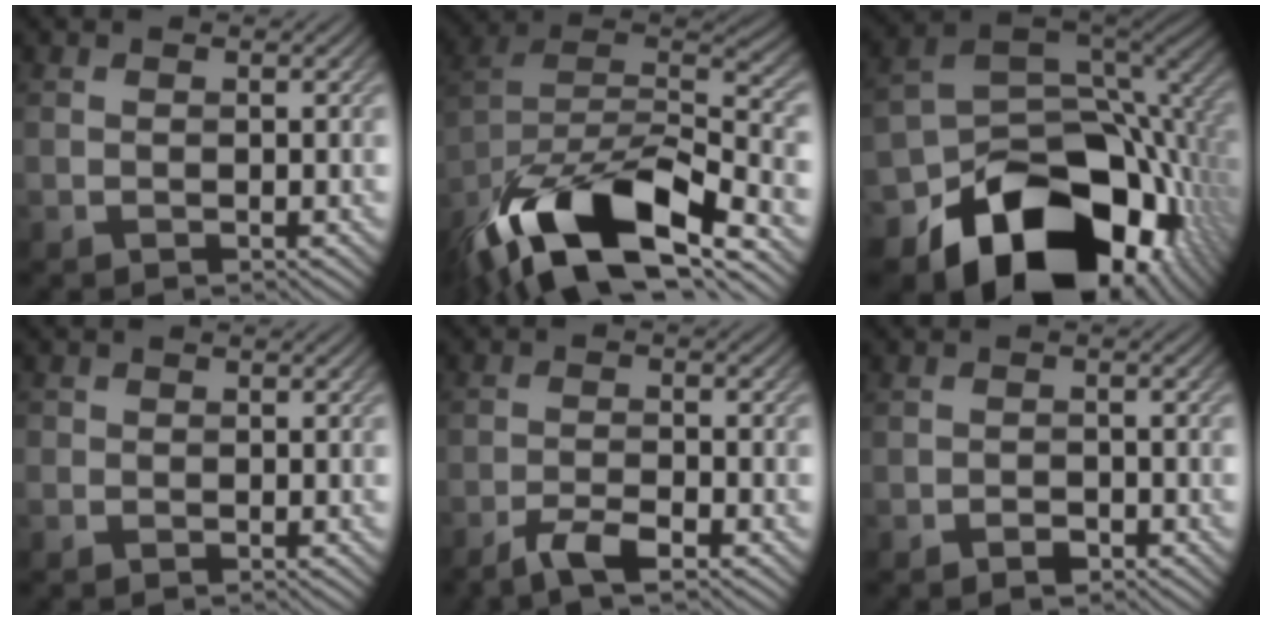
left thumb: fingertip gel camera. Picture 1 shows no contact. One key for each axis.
{"total": 18.0, "fx": -11.1, "fy": 7.1, "fz": 12.2, "tx": -0.252, "ty": -0.021, "tz": -0.192}
{"total": 17.4, "fx": -8.4, "fy": 11.4, "fz": 10.1, "tx": -0.175, "ty": -0.048, "tz": -0.114}
{"total": 0.7, "fx": -0.1, "fy": 0.7, "fz": 0.0, "tx": 0.004, "ty": -0.001, "tz": -0.005}
{"total": 4.0, "fx": -2.9, "fy": 0.7, "fz": 2.6, "tx": -0.055, "ty": 0.002, "tz": -0.059}
{"total": 1.1, "fx": -0.8, "fy": 0.7, "fz": 0.3, "tx": 0.002, "ty": 0.002, "tz": -0.013}